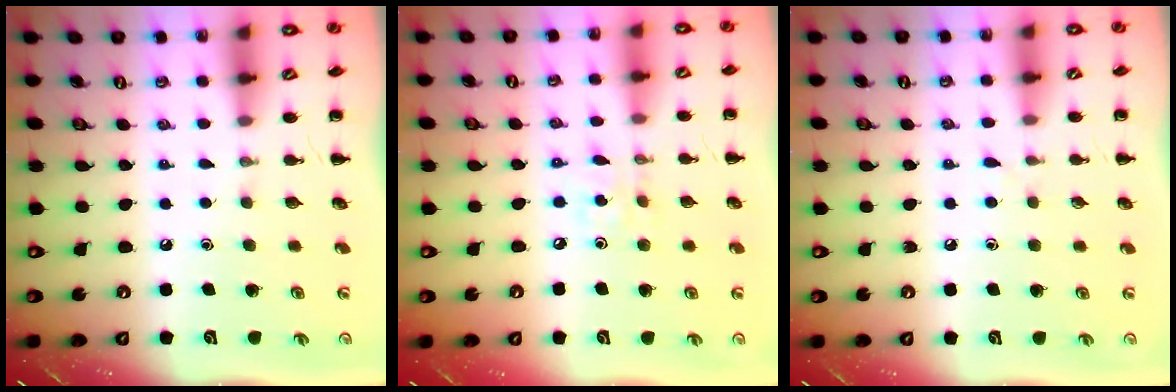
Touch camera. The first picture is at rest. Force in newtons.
{"total": 3.1, "press": 3.1, "slide": 0.5}
{"total": 3.0, "press": 2.6, "slide": 1.5}